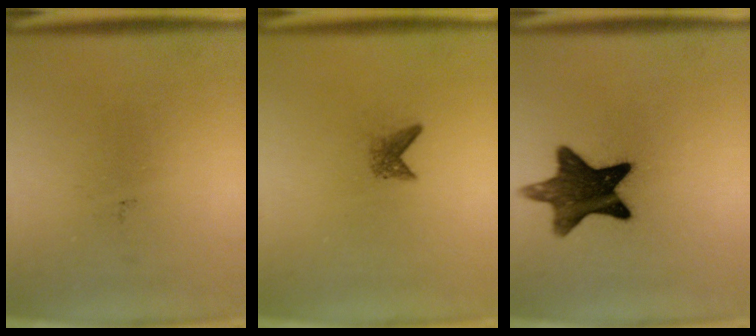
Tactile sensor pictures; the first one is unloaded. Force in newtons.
{"total": 1.6}
{"total": 13.1}